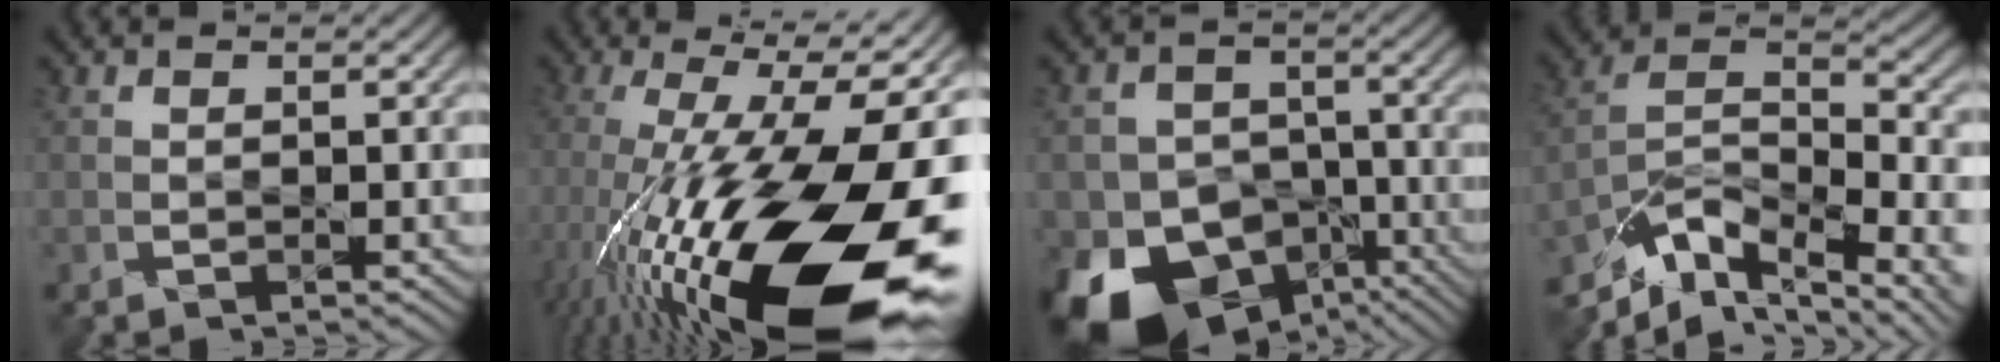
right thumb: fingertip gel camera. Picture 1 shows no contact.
{"total": 22.4, "force": [-6.7, 7.8, 19.9], "torque": [-0.322, -0.031, -0.103]}
{"total": 17.1, "force": [-9.5, 12.4, 6.9], "torque": [-0.142, -0.062, -0.155]}
{"total": 12.8, "force": [-7.7, 5.4, 8.6], "torque": [-0.158, -0.009, -0.147]}